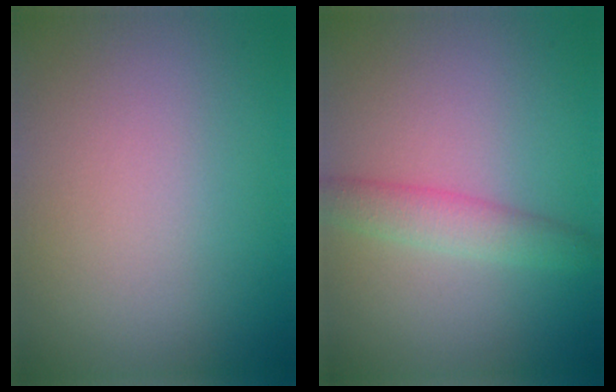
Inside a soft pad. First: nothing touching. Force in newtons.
{"total": 2.7, "press": 2.7, "slide": 0.0}